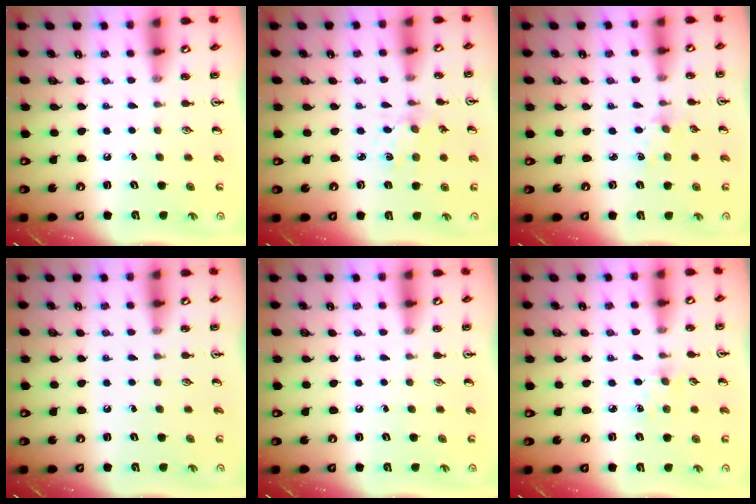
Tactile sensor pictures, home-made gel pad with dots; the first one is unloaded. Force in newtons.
{"total": 2.0, "press": 1.9, "slide": 0.4}
{"total": 2.9, "press": 2.8, "slide": 0.4}
{"total": 0.0}
{"total": 0.0}
{"total": 1.9, "press": 1.9, "slide": 0.3}